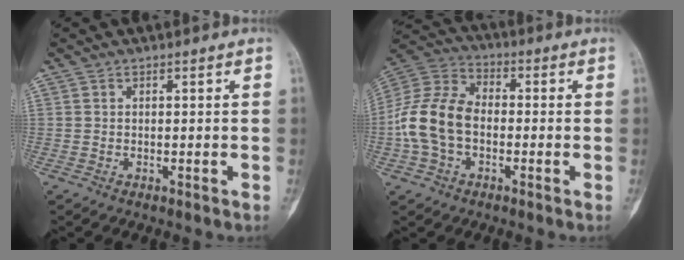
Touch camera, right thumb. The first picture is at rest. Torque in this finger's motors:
{"motor_torque": [1.67, 1.81, 0.96, -0.94, 0.31]}